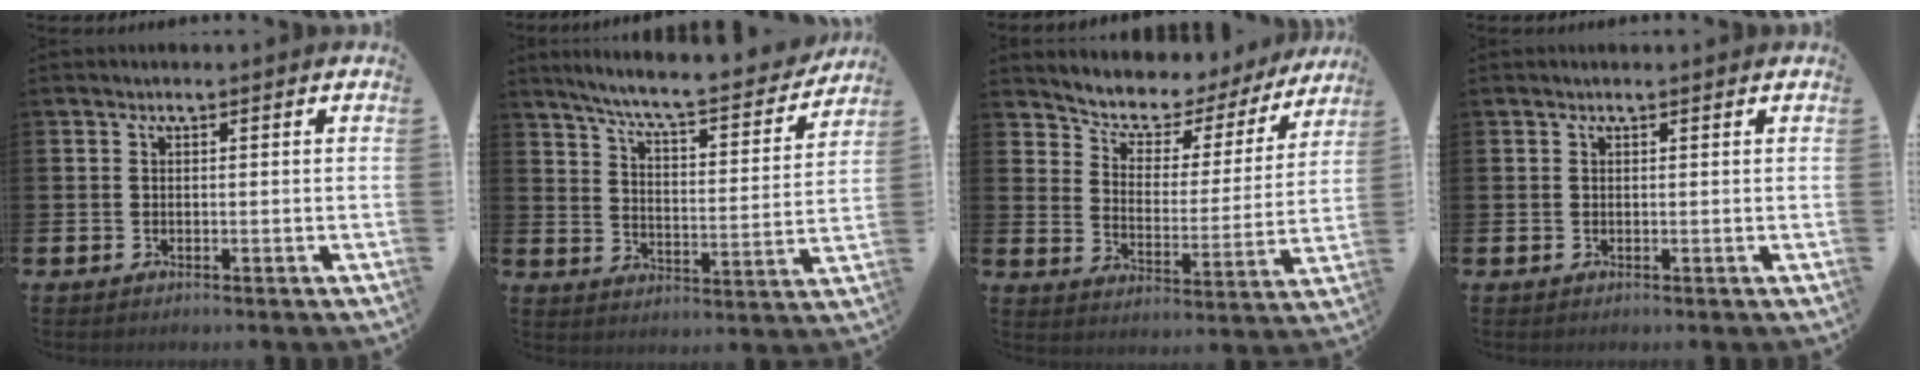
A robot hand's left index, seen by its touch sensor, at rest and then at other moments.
{"total": 7.8, "force": [7.2, 0.6, 3.0], "torque": [-0.080, -0.057, 0.118]}
{"total": 6.3, "force": [5.6, 2.6, 1.2], "torque": [-0.060, -0.042, 0.091]}
{"total": 0.0}